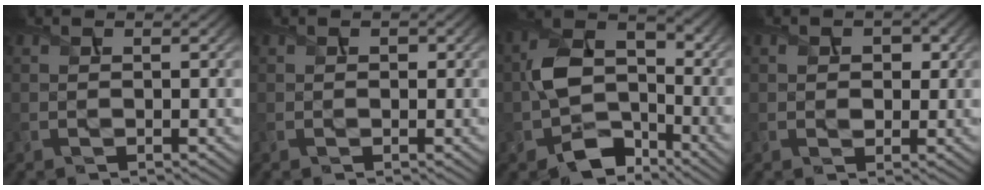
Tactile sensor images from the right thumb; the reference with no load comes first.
{"total": 0.5, "force": [0.2, 0.5, 0.2], "torque": [-0.003, -0.004, -0.001]}
{"total": 9.7, "force": [-3.7, 6.5, 6.2], "torque": [-0.113, -0.001, -0.079]}
{"total": 2.0, "force": [0.4, 1.6, 1.1], "torque": [-0.020, -0.005, 0.004]}